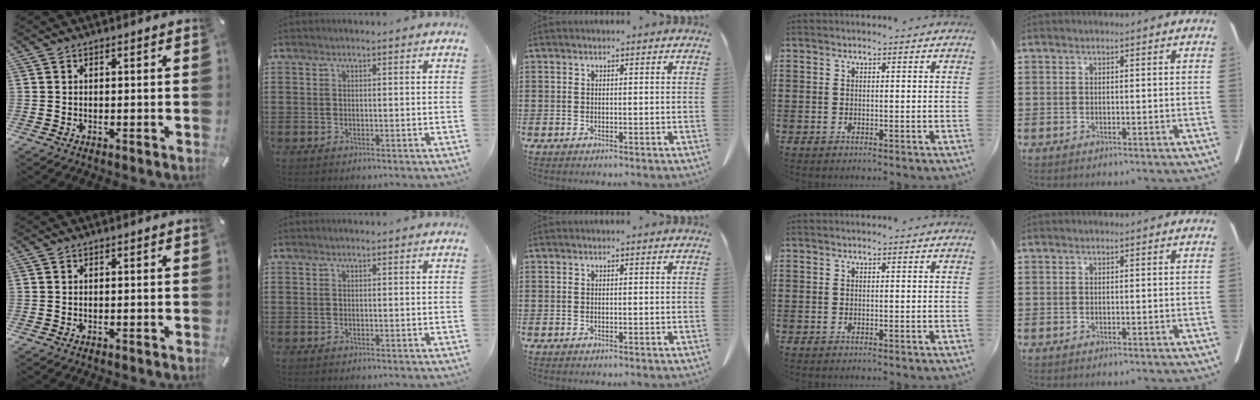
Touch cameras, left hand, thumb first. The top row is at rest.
{}